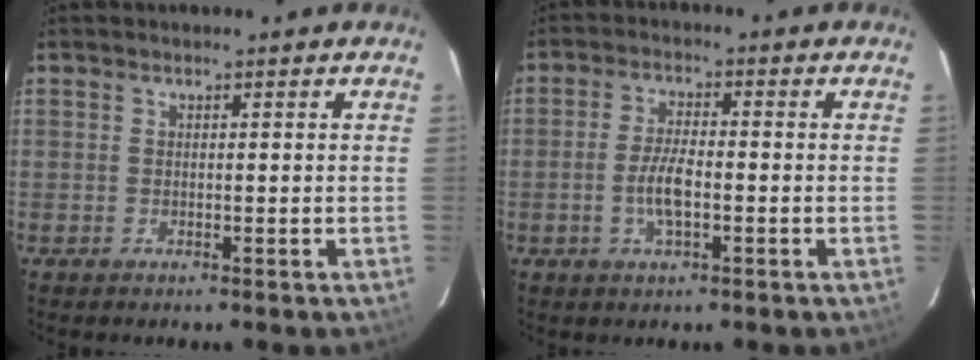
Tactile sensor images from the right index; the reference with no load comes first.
{"total": 5.6, "force": [-1.6, 1.9, 5.1], "torque": [-0.104, 0.001, -0.030]}